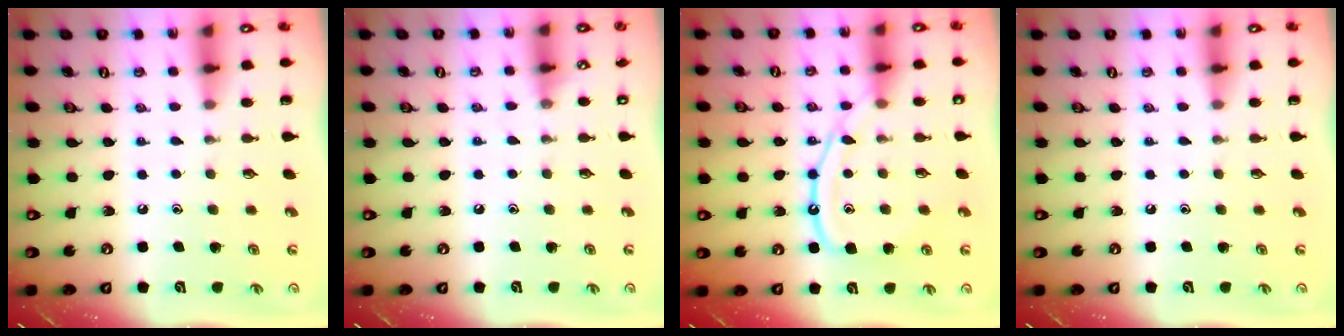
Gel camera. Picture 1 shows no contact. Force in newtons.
{"total": 3.0, "press": 2.9, "slide": 0.4}
{"total": 11.4, "press": 11.3, "slide": 1.2}
{"total": 0.0}